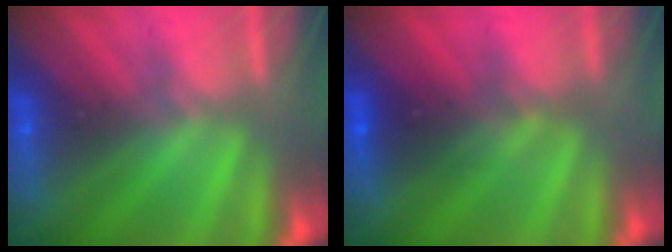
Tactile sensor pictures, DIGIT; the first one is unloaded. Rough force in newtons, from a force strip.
{"total": 2.7}